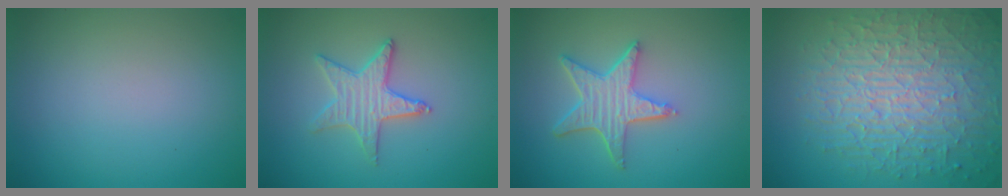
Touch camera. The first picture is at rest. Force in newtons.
{"total": 3.0, "press": 3.0, "slide": 0.1}
{"total": 4.5, "press": 3.7, "slide": 2.6}
{"total": 10.0, "press": 6.5, "slide": 7.6}